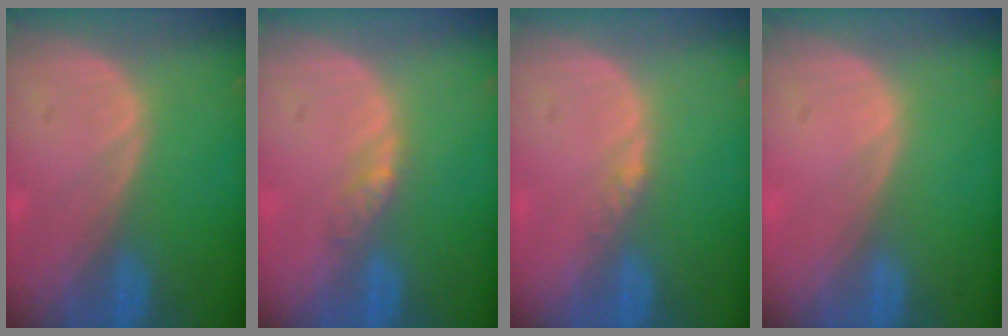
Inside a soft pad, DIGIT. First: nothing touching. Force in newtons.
{"total": 2.2, "press": 1.9, "slide": 1.2}
{"total": 1.4, "press": 1.1, "slide": 0.8}
{"total": 0.0}